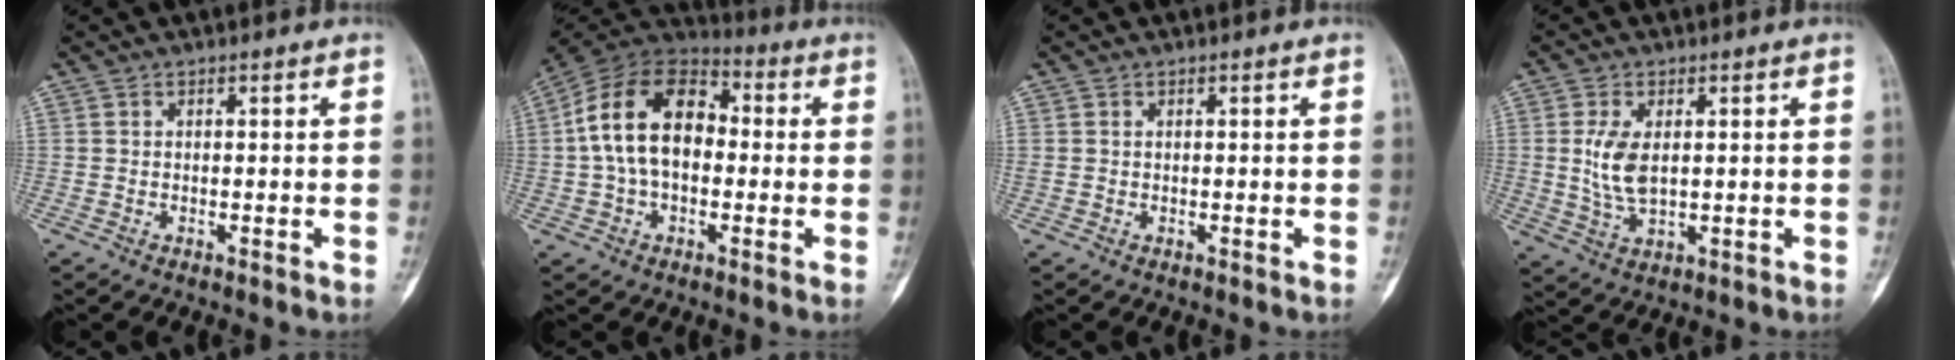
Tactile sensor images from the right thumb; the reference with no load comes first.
{"total": 16.8, "force": [0.7, 10.9, 12.7], "torque": [-0.218, 0.039, 0.002]}
{"total": 0.6, "force": [0.2, 0.5, 0.3], "torque": [-0.007, 0.006, 0.006]}
{"total": 6.7, "force": [0.9, 3.7, 5.6], "torque": [-0.113, -0.008, 0.024]}